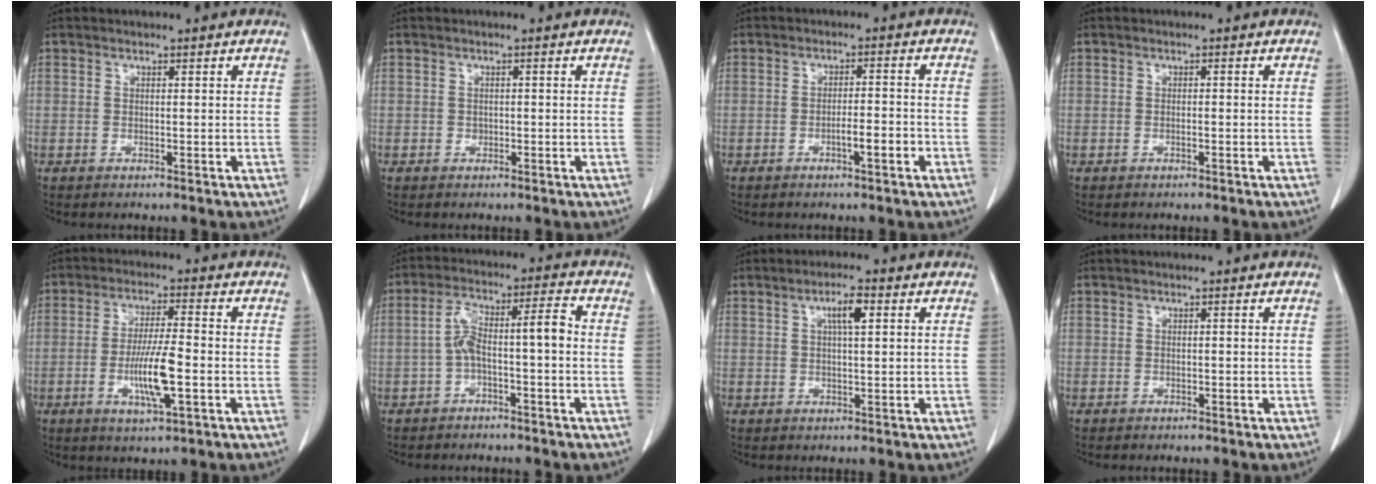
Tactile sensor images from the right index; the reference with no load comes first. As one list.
[{"total": 0.6, "force": [-0.2, 0.5, 0.2], "torque": [0.001, 0.002, -0.006]}, {"total": 3.6, "force": [-1.6, 0.4, 3.1], "torque": [-0.046, 0.002, -0.027]}, {"total": 0.5, "force": [-0.3, 0.0, 0.5], "torque": [-0.008, 0.000, -0.004]}, {"total": 8.6, "force": [-2.3, 0.9, 8.2], "torque": [-0.154, -0.007, -0.043]}, {"total": 7.4, "force": [-1.2, 1.4, 7.1], "torque": [-0.132, 0.039, -0.023]}, {"total": 3.9, "force": [1.3, 0.7, 3.5], "torque": [-0.063, 0.004, 0.022]}, {"total": 0.0}]